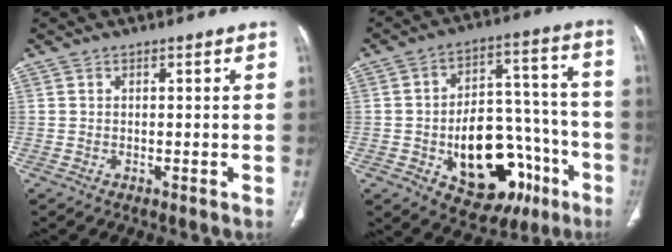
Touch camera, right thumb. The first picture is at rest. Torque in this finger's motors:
{"motor_torque": [3.79, 1.22, 1.19, -1.45, 0.10]}